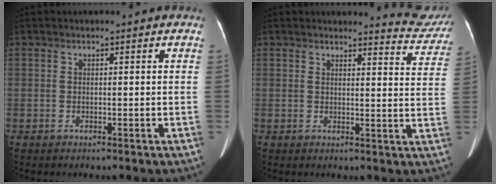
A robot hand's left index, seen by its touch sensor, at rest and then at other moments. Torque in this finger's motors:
{"motor_torque": [-0.24, -0.38, -0.05, -0.01]}